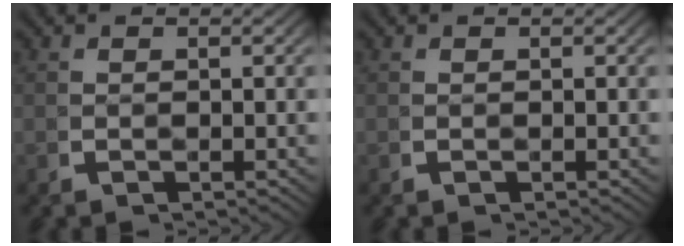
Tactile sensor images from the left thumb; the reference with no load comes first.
{"total": 0.0}